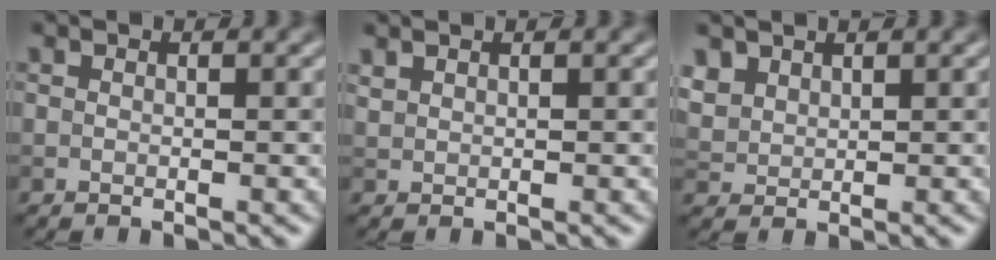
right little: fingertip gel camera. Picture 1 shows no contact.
{"total": 0.9, "force": [0.8, 0.3, 0.2], "torque": [-0.009, 0.001, 0.022]}
{"total": 2.5, "force": [1.7, 1.7, 0.8], "torque": [-0.029, -0.004, 0.044]}